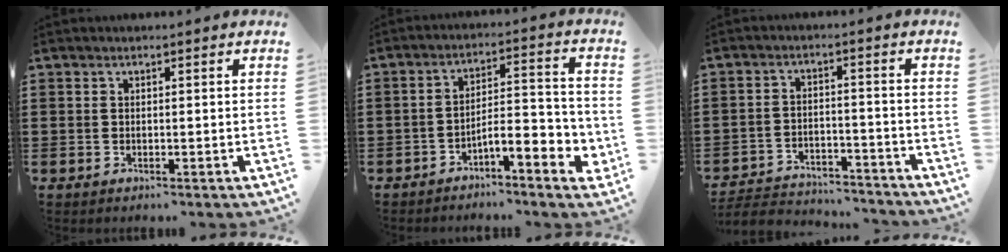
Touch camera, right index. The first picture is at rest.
{"total": 5.9, "force": [-3.6, 1.6, 4.3], "torque": [-0.066, -0.006, -0.070]}
{"total": 4.2, "force": [-4.1, 0.7, 0.6], "torque": [-0.021, 0.003, -0.087]}